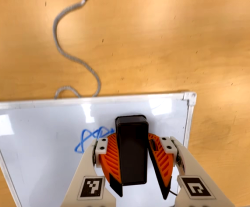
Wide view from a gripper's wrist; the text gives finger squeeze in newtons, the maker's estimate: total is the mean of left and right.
{"total": 11.9, "left": 13.5, "right": 10.3}